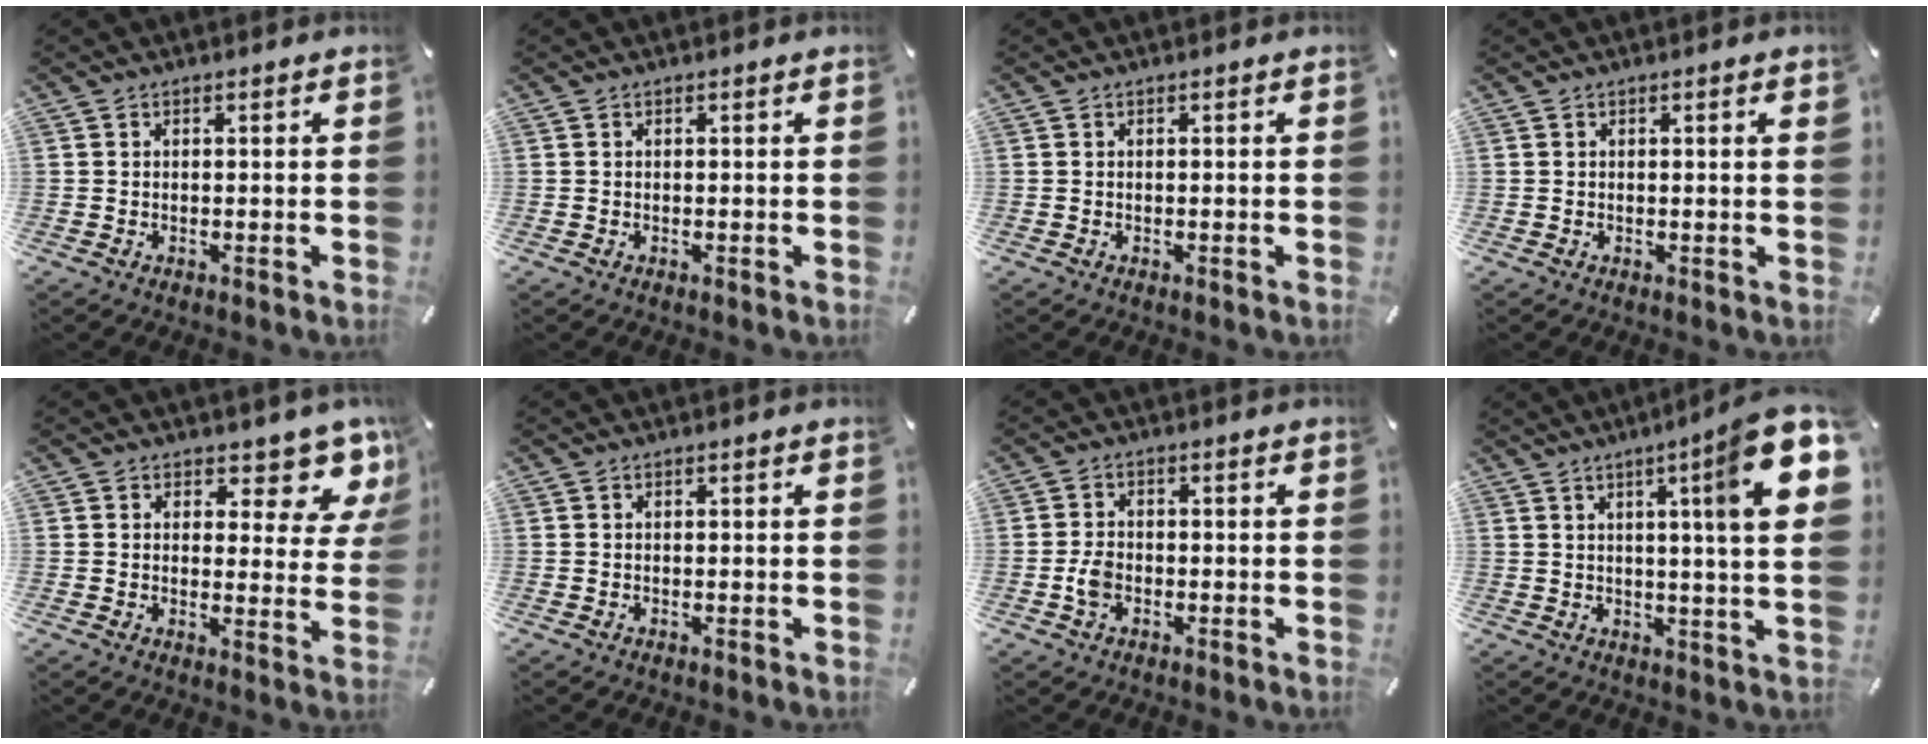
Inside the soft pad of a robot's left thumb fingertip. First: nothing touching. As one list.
[{"total": 0.0}, {"total": 0.0}, {"total": 1.2, "force": [0.3, 0.1, 1.1], "torque": [-0.021, -0.001, 0.004]}, {"total": 8.6, "force": [6.3, 4.1, 4.2], "torque": [-0.033, -0.060, 0.104]}, {"total": 0.0}, {"total": 3.4, "force": [-1.0, 2.4, 2.2], "torque": [-0.051, 0.003, -0.022]}, {"total": 16.2, "force": [6.1, 0.6, 15.0], "torque": [-0.229, -0.037, 0.078]}]